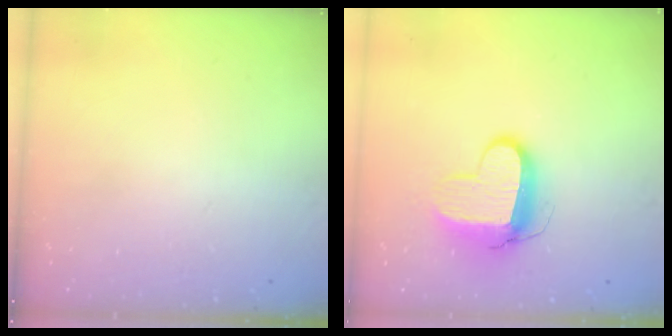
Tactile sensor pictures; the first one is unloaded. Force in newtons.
{"total": 11.1, "press": 11.0, "slide": 1.0}